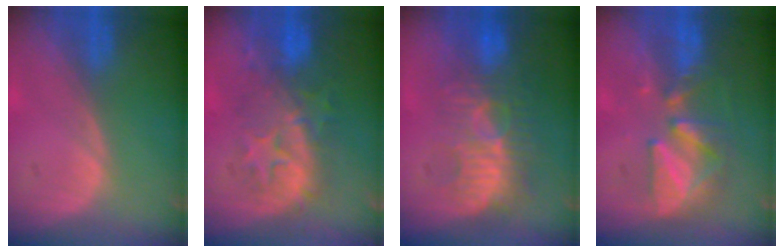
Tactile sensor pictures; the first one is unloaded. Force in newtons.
{"total": 9.0, "press": 8.7, "slide": 2.2}
{"total": 9.1, "press": 8.7, "slide": 2.7}
{"total": 7.6, "press": 7.3, "slide": 1.8}